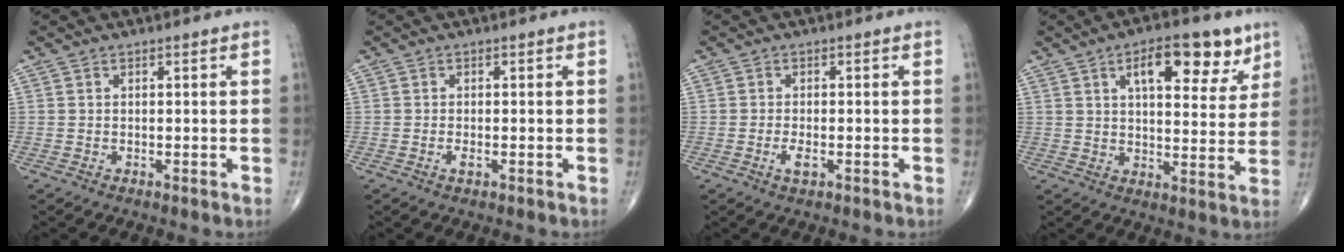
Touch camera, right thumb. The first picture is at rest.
{"total": 1.3, "force": [-0.6, 0.5, 1.1], "torque": [-0.021, -0.001, -0.011]}
{"total": 2.5, "force": [-0.9, 0.9, 2.1], "torque": [-0.041, -0.001, -0.018]}
{"total": 13.1, "force": [6.7, 5.7, 9.7], "torque": [-0.104, -0.025, 0.097]}